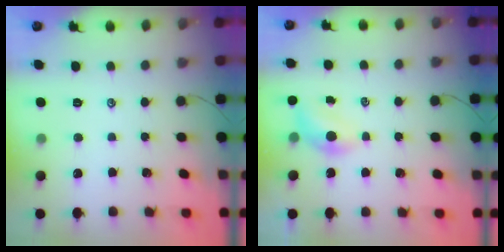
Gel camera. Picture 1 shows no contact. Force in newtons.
{"total": 4.0, "press": 3.9, "slide": 0.9}